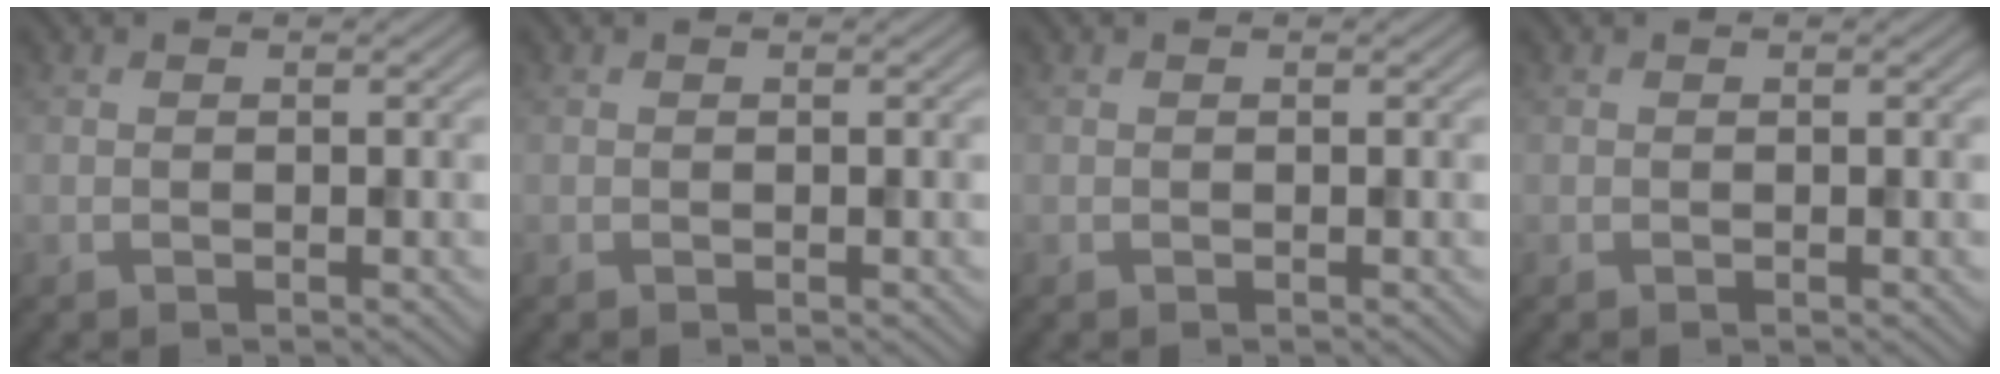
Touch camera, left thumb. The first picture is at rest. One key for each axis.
{"total": 0.0}
{"total": 0.0}
{"total": 0.0}